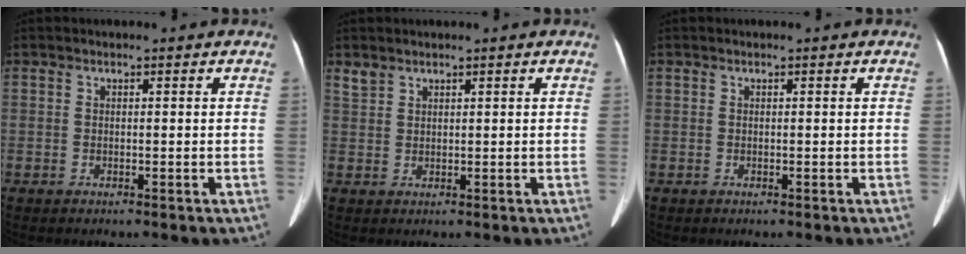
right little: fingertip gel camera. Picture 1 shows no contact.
{"total": 1.2, "force": [1.1, 0.4, 0.0], "torque": [-0.001, 0.006, 0.024]}
{"total": 0.0}